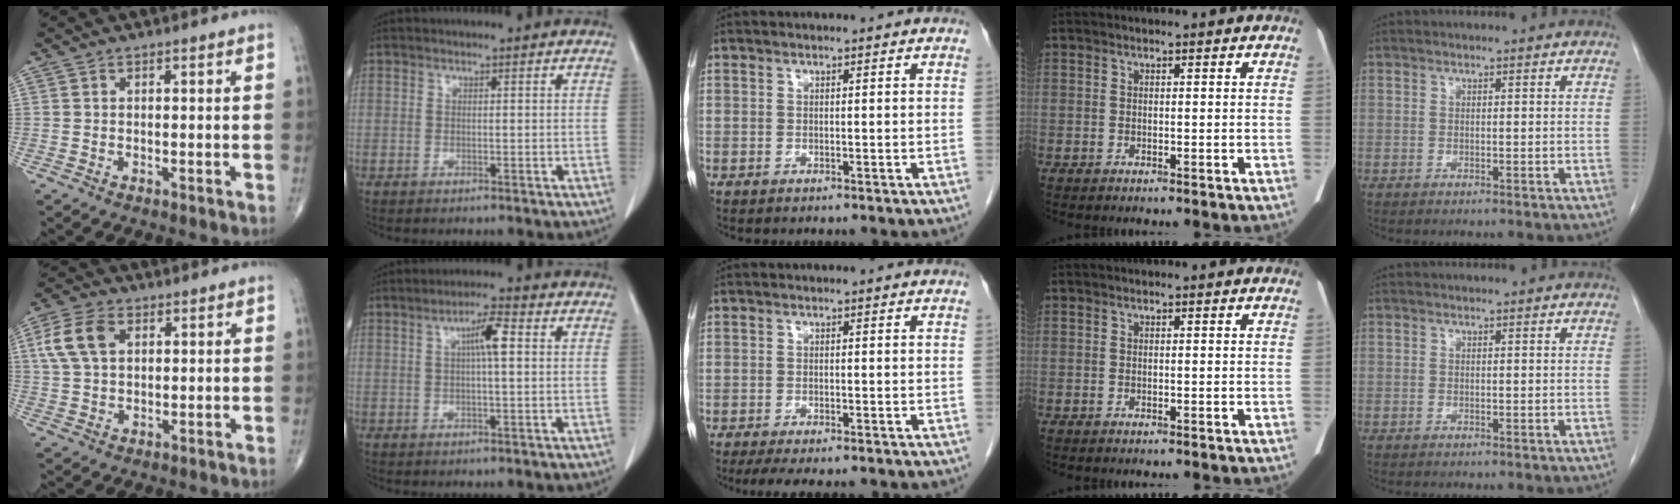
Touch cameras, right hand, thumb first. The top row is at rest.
{"thumb": {"total": 8.2, "force": [2.5, 5.1, 5.9], "torque": [-0.123, 0.009, 0.048]}, "index": {"total": 4.7, "force": [1.0, 0.4, 4.6], "torque": [-0.082, 0.008, 0.016]}, "middle": {"total": 7.5, "force": [-6.2, 1.8, 3.8], "torque": [-0.049, -0.007, -0.089]}}